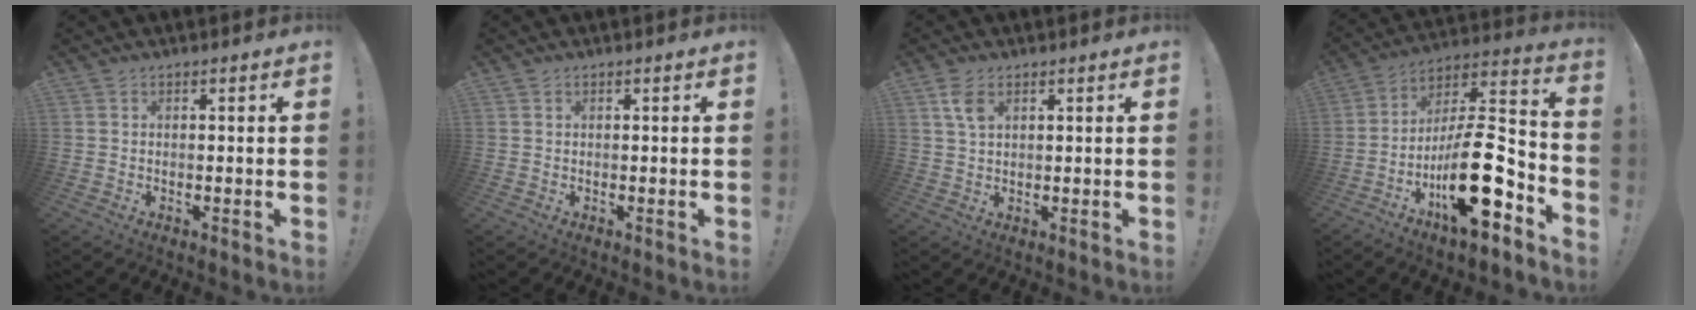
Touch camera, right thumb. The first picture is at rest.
{"total": 0.0}
{"total": 4.7, "force": [2.2, 2.5, 3.3], "torque": [-0.060, -0.003, 0.042]}
{"total": 21.8, "force": [-8.7, 7.6, 18.5], "torque": [-0.325, 0.049, -0.137]}